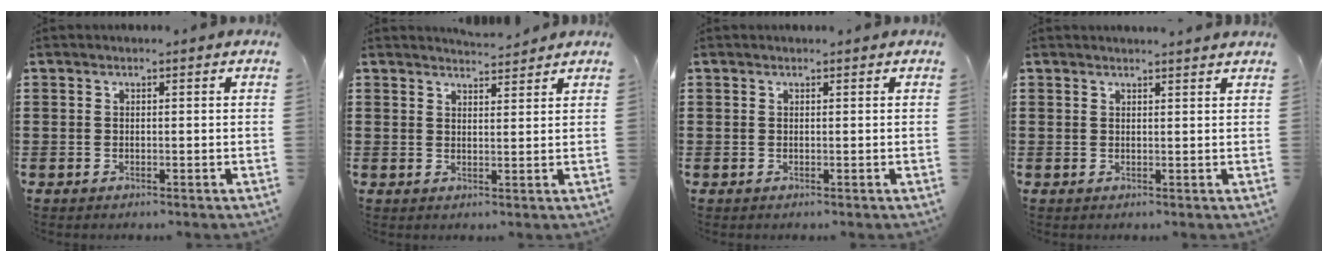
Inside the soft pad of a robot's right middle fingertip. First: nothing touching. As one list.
[{"total": 2.8, "force": [2.8, 0.3, 0.2], "torque": [-0.003, -0.008, 0.052]}, {"total": 0.0}, {"total": 1.1, "force": [1.1, -0.1, 0.1], "torque": [0.005, -0.004, 0.020]}]